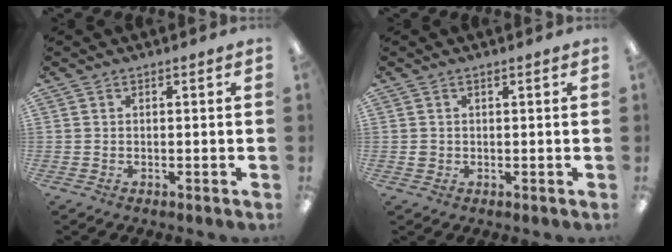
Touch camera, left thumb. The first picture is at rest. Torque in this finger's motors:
{"motor_torque": [0.06, 0.38, 0.33, -0.12, -0.03]}